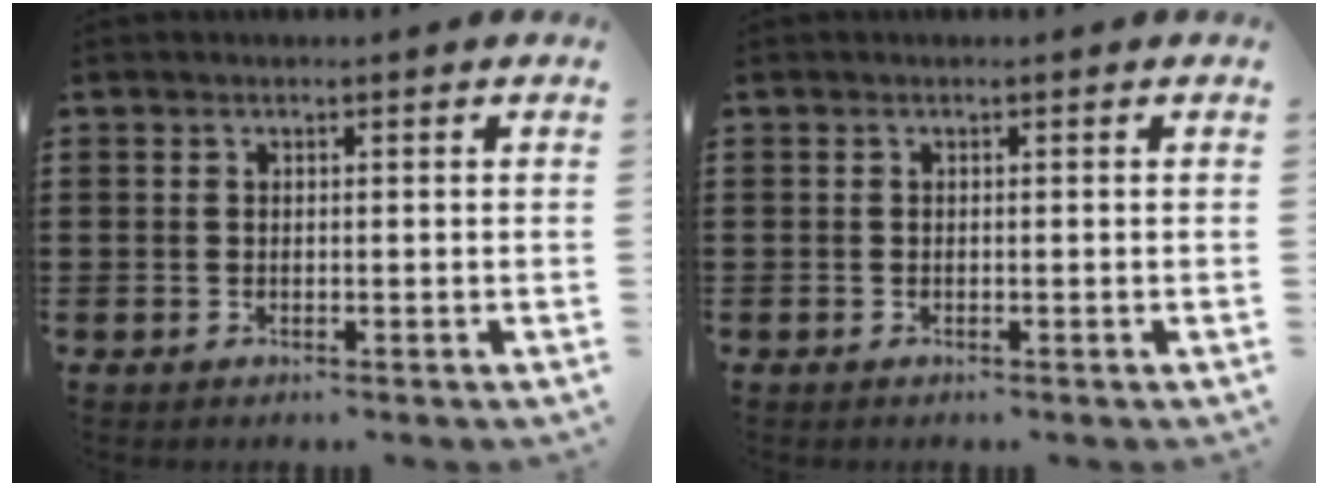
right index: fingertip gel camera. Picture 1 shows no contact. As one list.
[{"total": 0.0}]